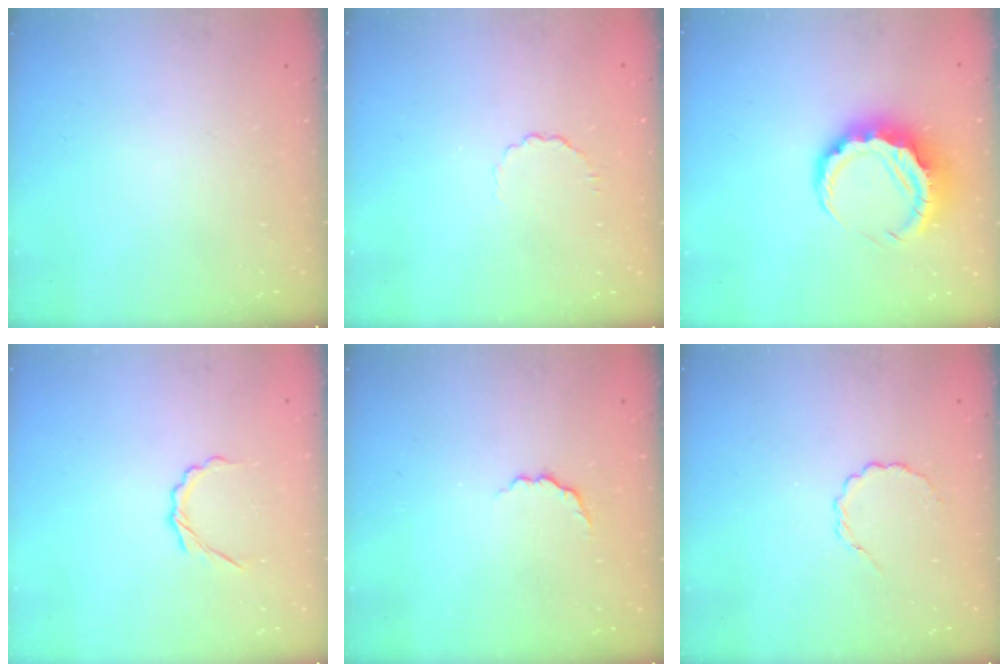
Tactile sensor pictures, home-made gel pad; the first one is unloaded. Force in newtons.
{"total": 3.2, "press": 3.0, "slide": 1.2}
{"total": 9.7, "press": 9.5, "slide": 1.8}
{"total": 3.9, "press": 3.7, "slide": 1.3}
{"total": 3.5, "press": 3.4, "slide": 0.8}
{"total": 2.4, "press": 2.2, "slide": 0.9}